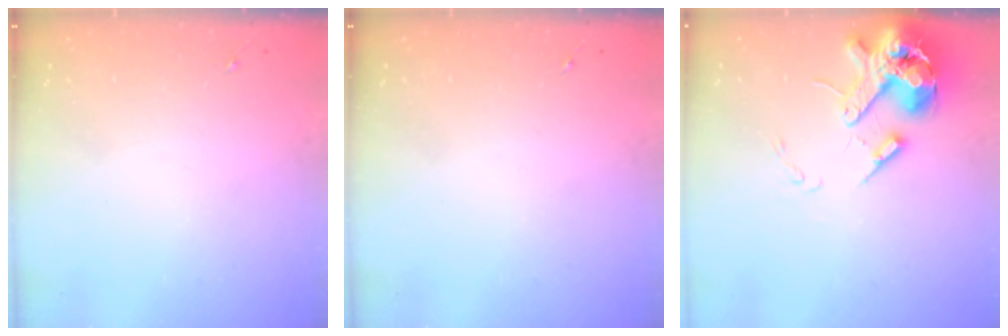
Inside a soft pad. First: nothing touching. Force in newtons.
{"total": 0.0}
{"total": 15.3, "press": 15.1, "slide": 2.6}